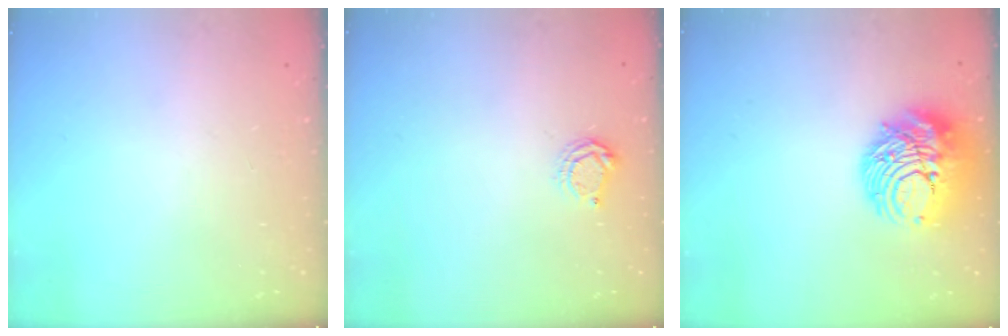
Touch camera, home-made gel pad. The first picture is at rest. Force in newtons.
{"total": 5.2, "press": 5.2, "slide": 0.7}
{"total": 12.6, "press": 12.5, "slide": 1.3}